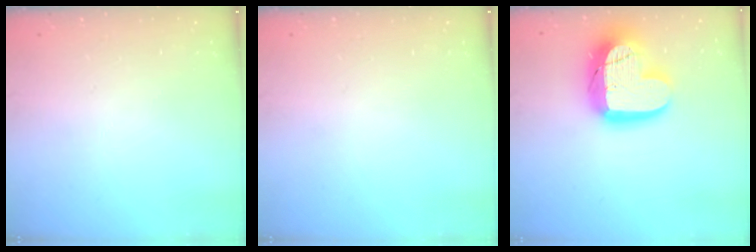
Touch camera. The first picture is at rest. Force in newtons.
{"total": 0.0}
{"total": 20.6, "press": 20.6, "slide": 1.5}